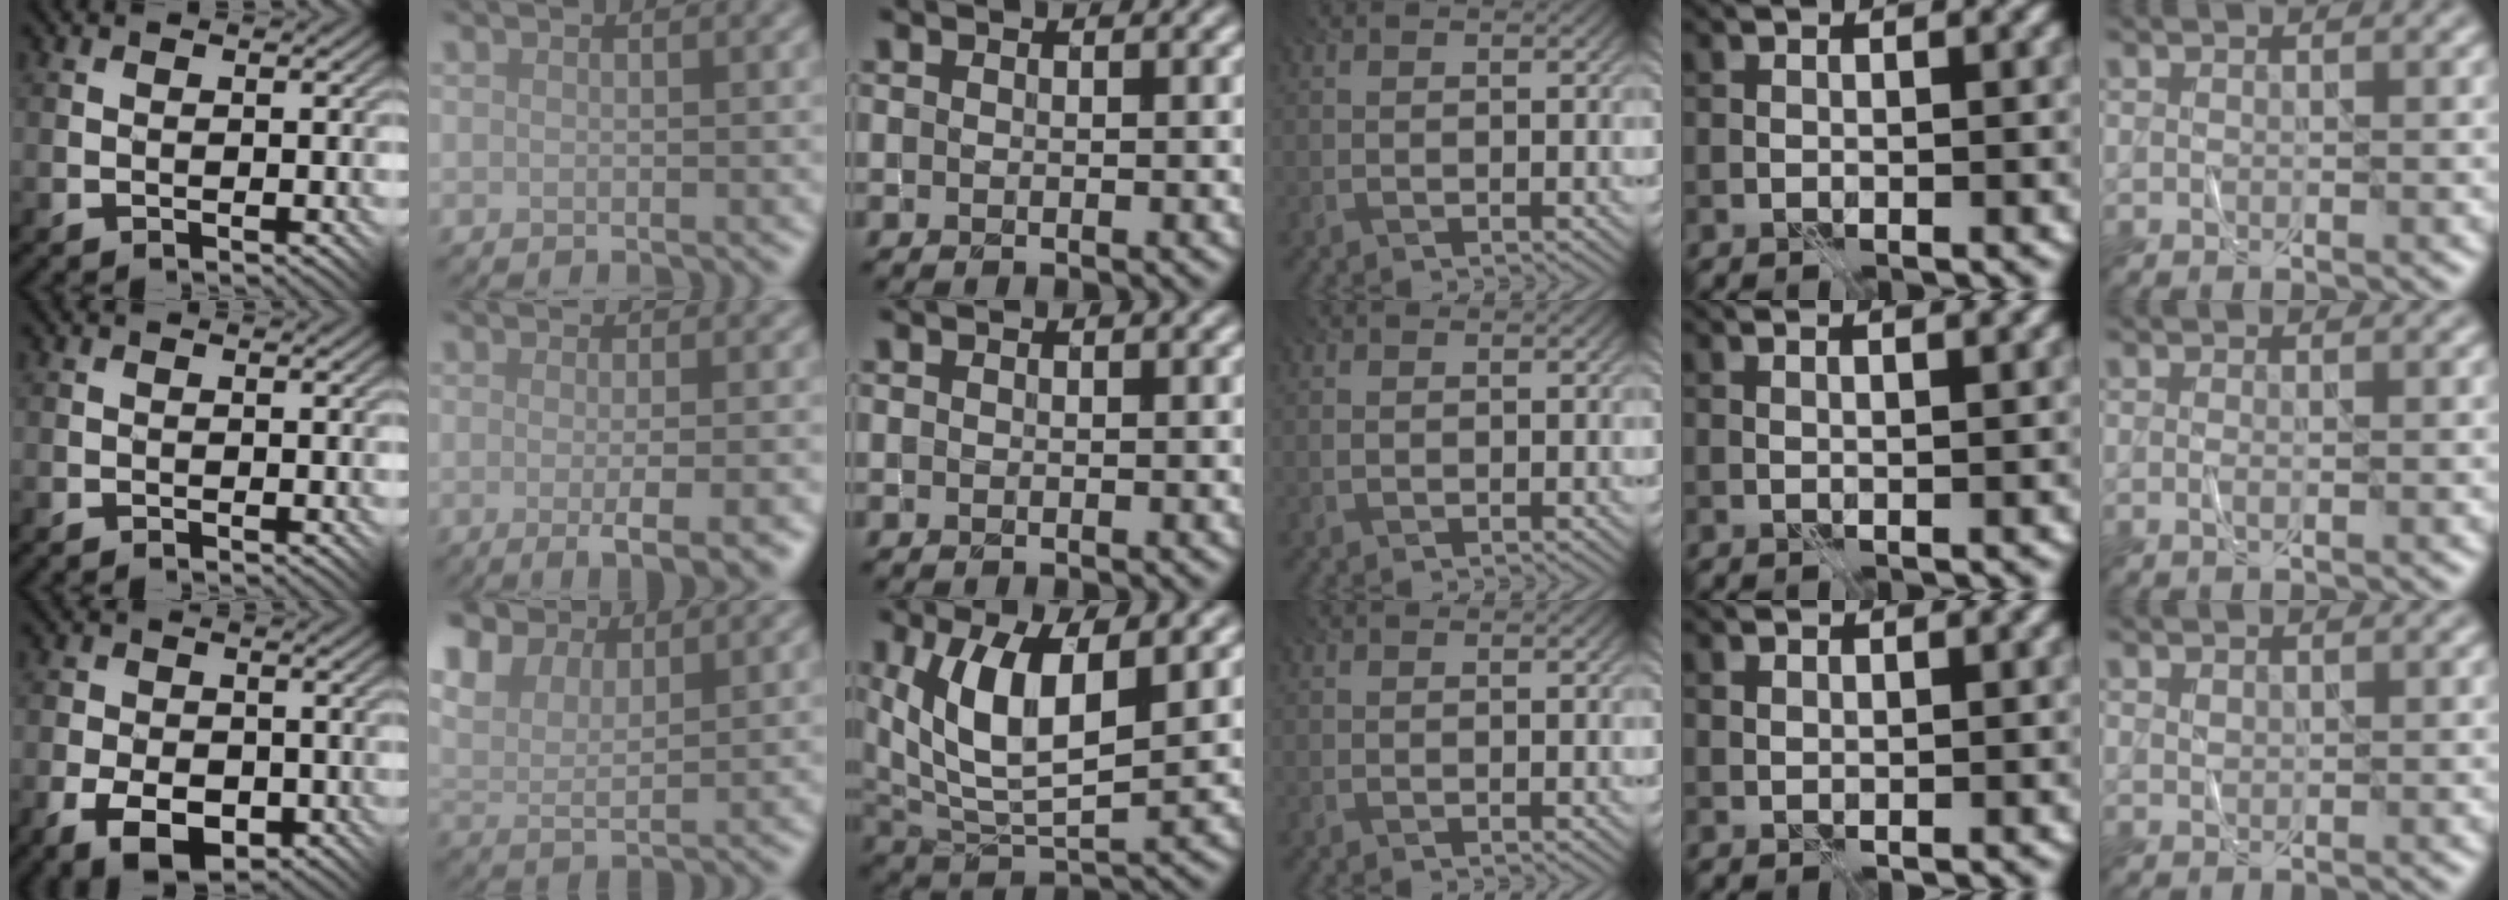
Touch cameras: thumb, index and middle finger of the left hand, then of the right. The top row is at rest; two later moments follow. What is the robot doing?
{"motion": "fold", "object": "shorts"}